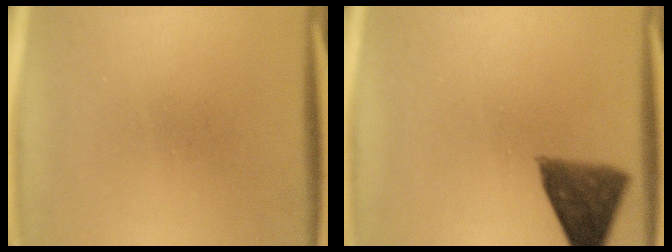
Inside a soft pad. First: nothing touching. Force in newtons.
{"total": 8.4}